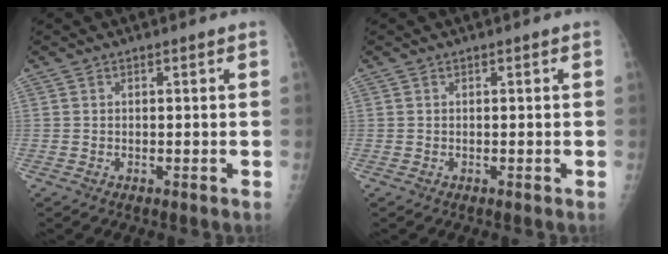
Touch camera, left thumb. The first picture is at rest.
{"total": 0.0}